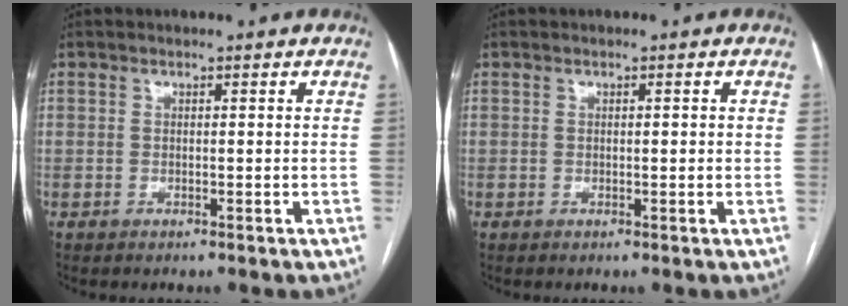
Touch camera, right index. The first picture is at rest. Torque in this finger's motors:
{"motor_torque": [-0.17, 0.25, -0.04, 0.00]}